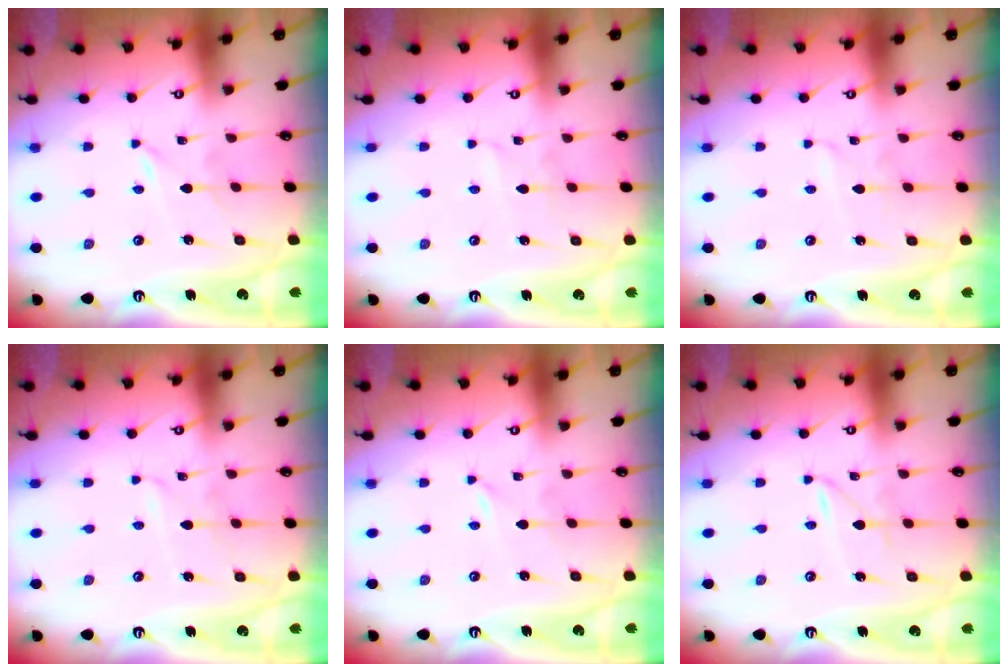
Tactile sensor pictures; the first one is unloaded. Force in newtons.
{"total": 1.4, "press": 1.4, "slide": 0.1}
{"total": 0.9, "press": 0.9, "slide": 0.1}
{"total": 2.6, "press": 2.6, "slide": 0.3}
{"total": 0.0}
{"total": 0.9, "press": 0.9, "slide": 0.1}